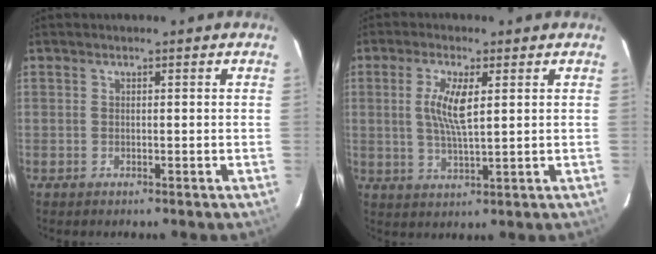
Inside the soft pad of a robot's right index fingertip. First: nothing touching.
{"total": 6.5, "force": [1.4, 1.4, 6.2], "torque": [-0.122, 0.000, 0.027]}